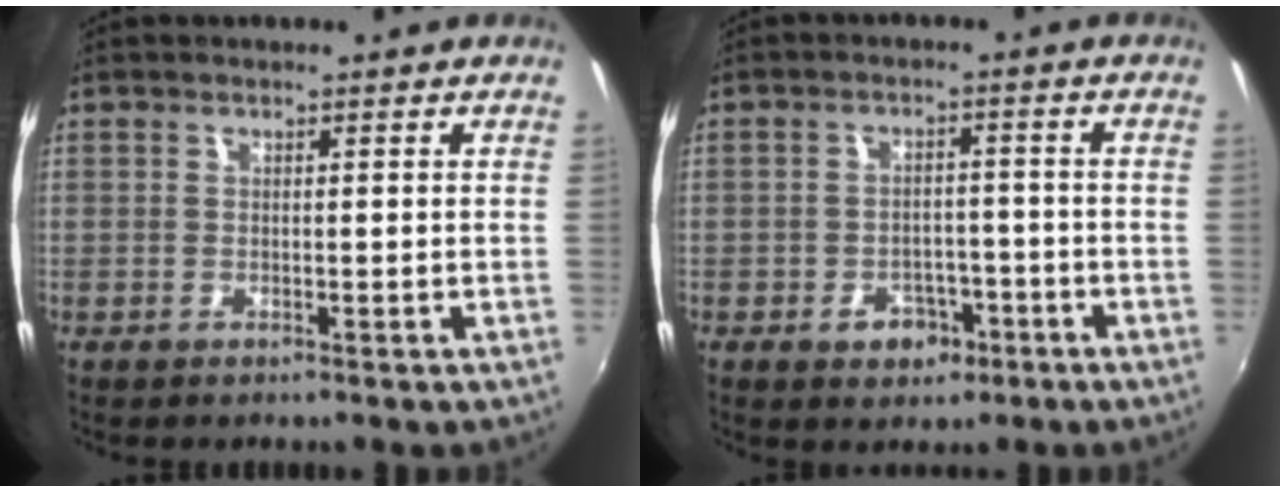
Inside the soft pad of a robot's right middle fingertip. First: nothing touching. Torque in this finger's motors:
{"motor_torque": [0.56, -0.49, 0.05, 0.00]}